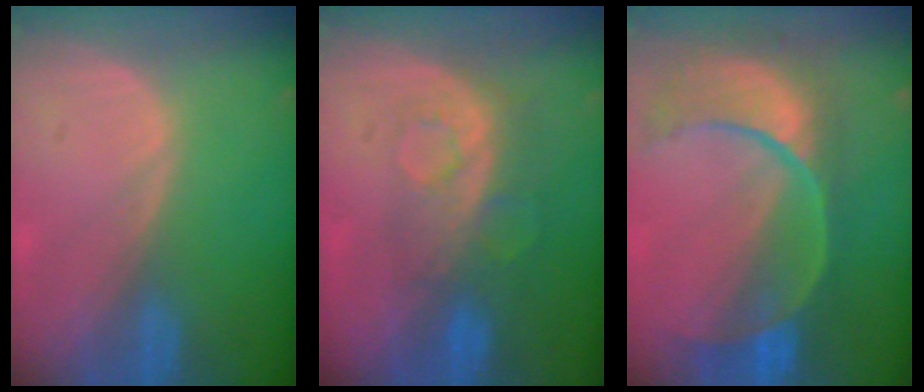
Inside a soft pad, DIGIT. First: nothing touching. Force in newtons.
{"total": 8.5, "press": 7.2, "slide": 4.6}
{"total": 11.6, "press": 9.6, "slide": 6.5}